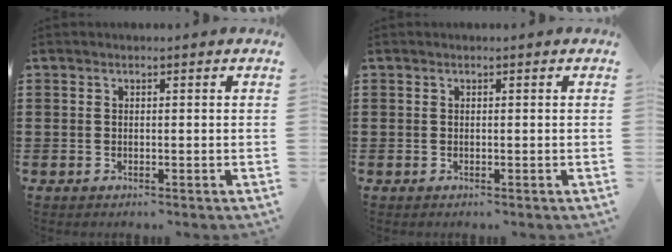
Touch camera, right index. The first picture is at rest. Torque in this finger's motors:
{"motor_torque": [-0.05, 0.05, 0.00, 0.00]}